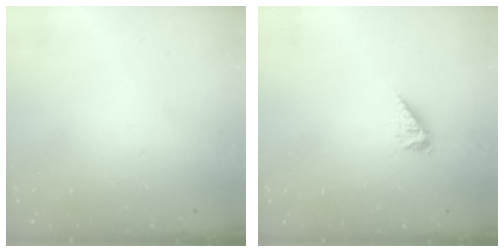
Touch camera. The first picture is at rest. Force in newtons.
{"total": 2.8, "press": 2.8, "slide": 0.5}